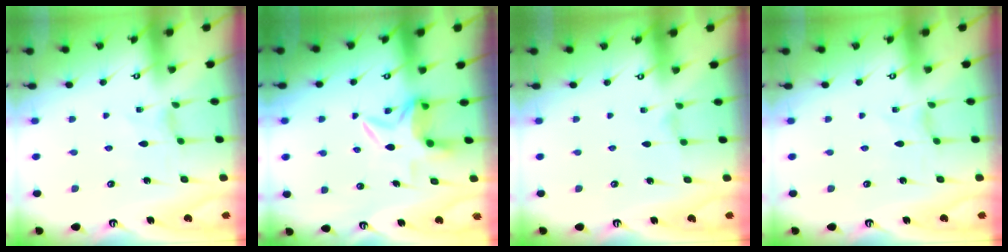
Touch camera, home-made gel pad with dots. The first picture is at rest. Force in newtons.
{"total": 6.9, "press": 6.7, "slide": 1.3}
{"total": 0.8, "press": 0.8, "slide": 0.2}
{"total": 0.0}